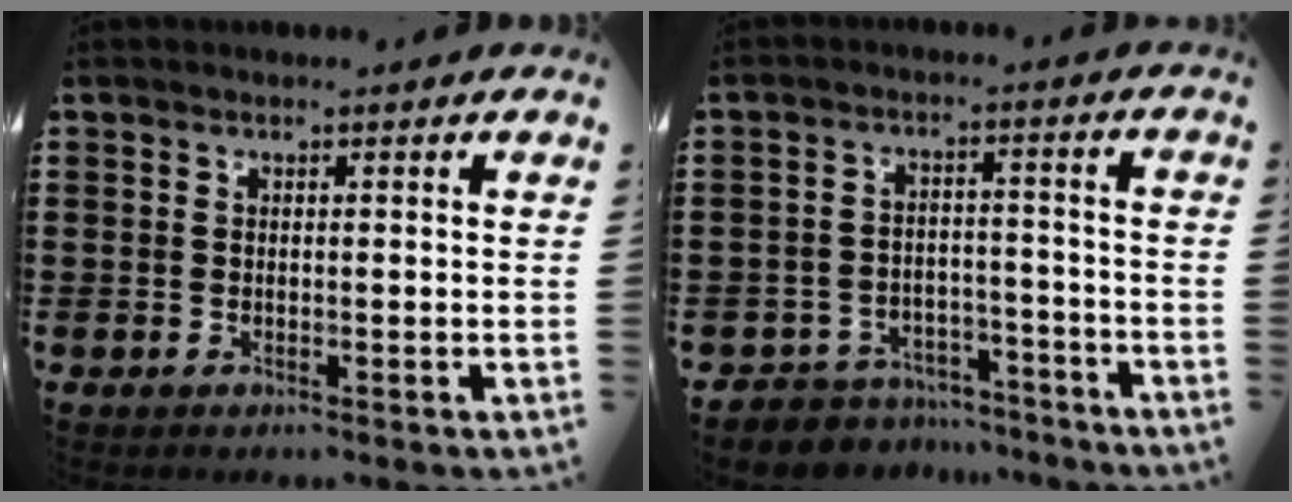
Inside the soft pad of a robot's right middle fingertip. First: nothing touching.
{"total": 5.1, "force": [-4.9, 1.1, -0.2], "torque": [-0.002, 0.014, -0.103]}